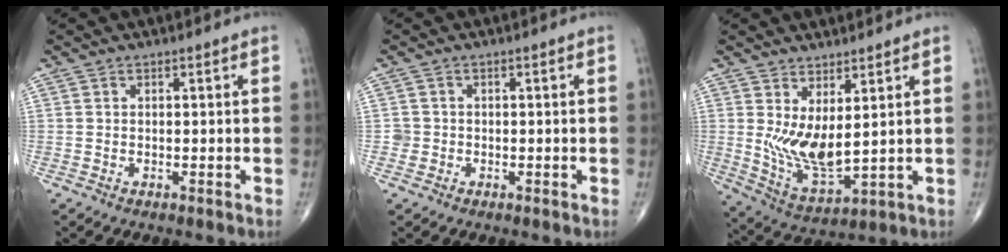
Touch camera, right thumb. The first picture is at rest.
{"total": 1.6, "force": [-0.3, 1.6, 0.0], "torque": [0.011, 0.007, -0.009]}
{"total": 9.4, "force": [2.3, 3.7, 8.3], "torque": [-0.151, -0.039, 0.058]}